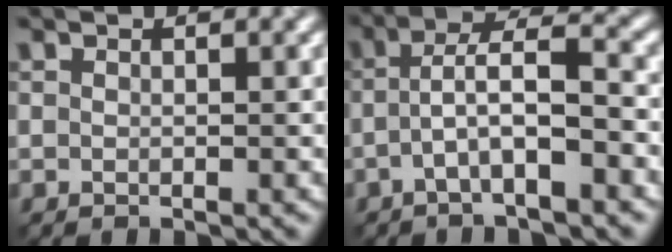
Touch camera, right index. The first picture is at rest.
{"total": 4.2, "force": [-1.8, 0.4, 3.8], "torque": [-0.079, 0.021, -0.027]}